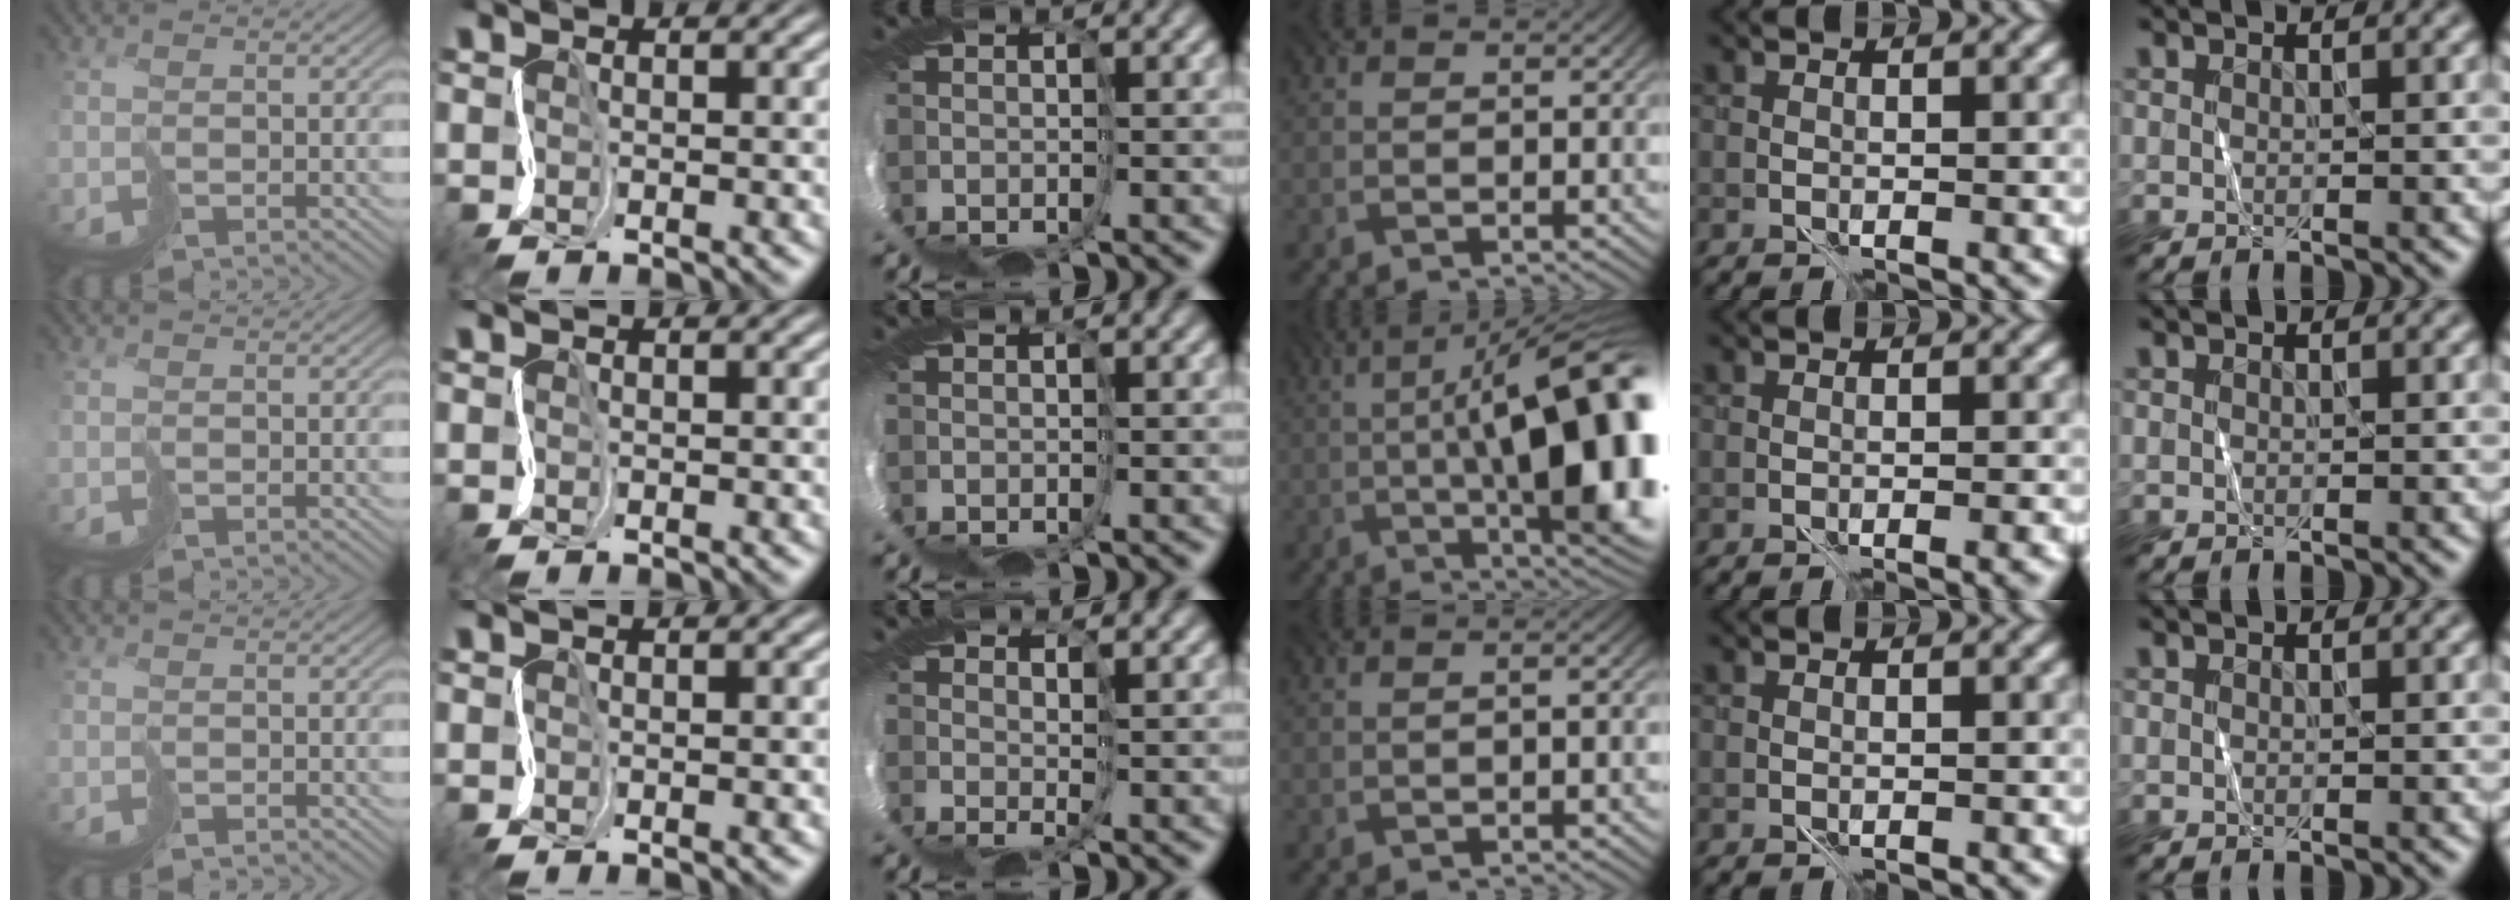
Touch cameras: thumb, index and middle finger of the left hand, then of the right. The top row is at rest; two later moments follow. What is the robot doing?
{"motion": "cut", "object": "paper bag"}